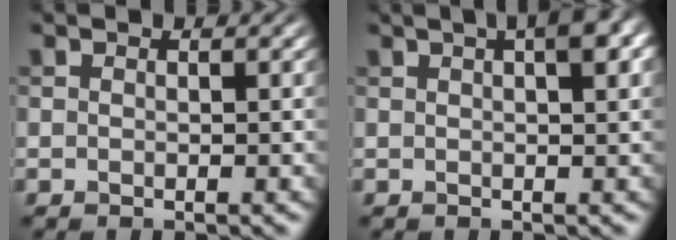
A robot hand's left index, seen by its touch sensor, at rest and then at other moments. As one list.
[{"total": 5.2, "force": [2.2, 1.7, 4.3], "torque": [-0.035, 0.016, 0.016]}]